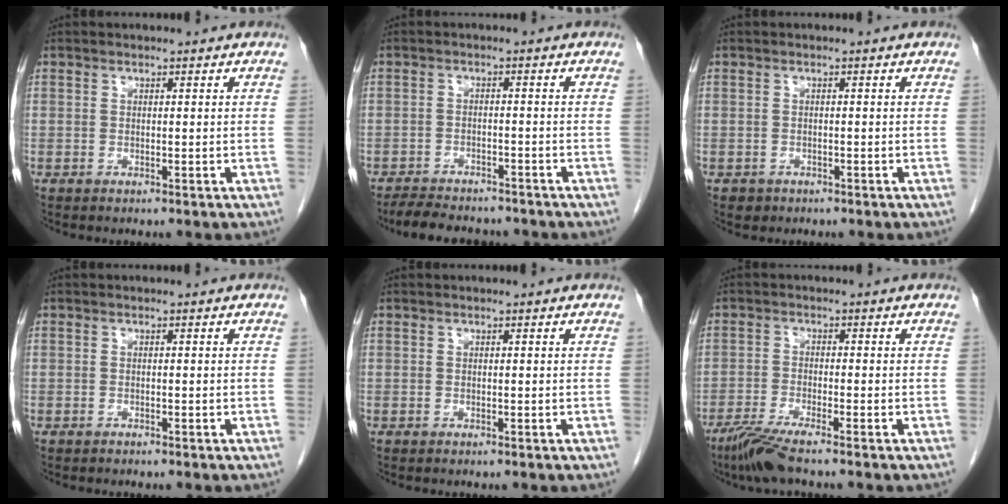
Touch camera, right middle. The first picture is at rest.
{"total": 8.5, "force": [-7.7, 2.3, 2.8], "torque": [-0.045, -0.004, -0.111]}
{"total": 1.2, "force": [-0.7, 1.0, 0.1], "torque": [-0.004, 0.003, -0.007]}
{"total": 0.0}
{"total": 0.0}
{"total": 5.4, "force": [-4.1, -0.2, 3.4], "torque": [-0.072, -0.018, -0.084]}